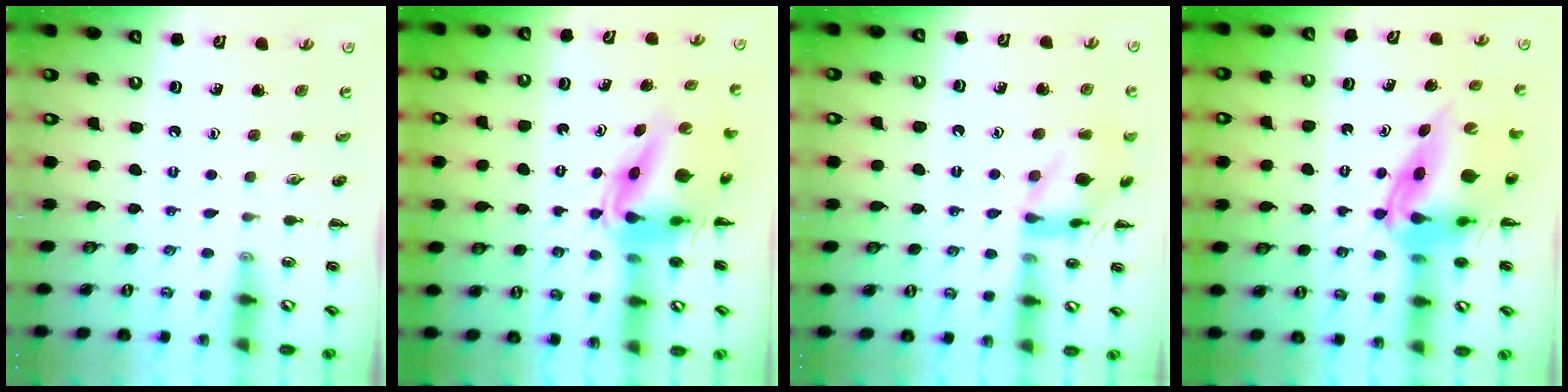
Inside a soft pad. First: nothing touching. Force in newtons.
{"total": 8.0, "press": 7.6, "slide": 2.6}
{"total": 11.7, "press": 11.7, "slide": 1.0}
{"total": 15.2, "press": 14.5, "slide": 4.7}